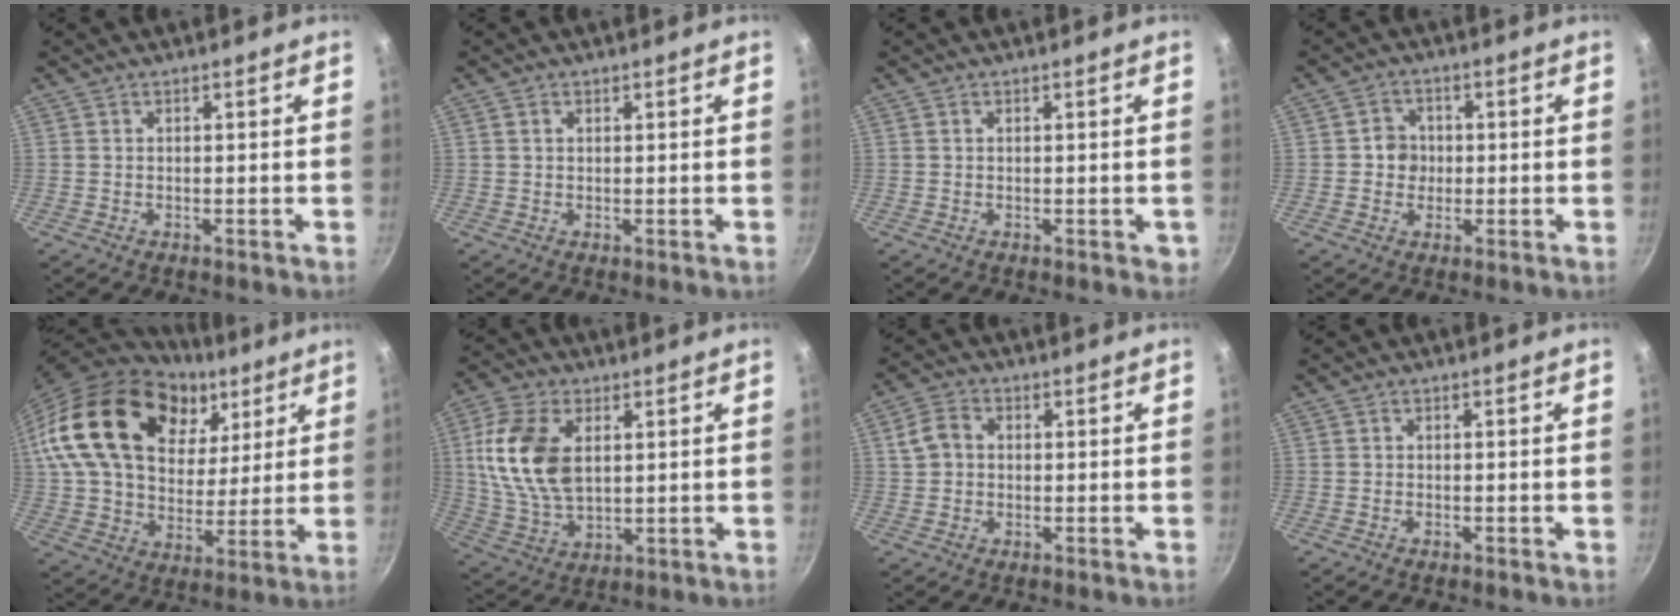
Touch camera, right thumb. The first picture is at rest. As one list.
[{"total": 1.2, "force": [0.5, 0.9, 0.6], "torque": [-0.008, 0.001, 0.008]}, {"total": 2.0, "force": [0.1, 1.4, 1.5], "torque": [-0.009, 0.002, 0.003]}, {"total": 4.1, "force": [-0.1, 3.9, 1.4], "torque": [0.006, 0.007, -0.006]}, {"total": 29.1, "force": [12.1, 19.1, 18.3], "torque": [-0.306, -0.016, 0.211]}, {"total": 15.1, "force": [3.2, 9.1, 11.6], "torque": [-0.216, -0.008, 0.068]}, {"total": 5.1, "force": [0.5, 4.0, 3.0], "torque": [-0.050, 0.013, 0.003]}, {"total": 0.6, "force": [-0.3, 0.5, 0.2], "torque": [-0.003, 0.002, -0.007]}]